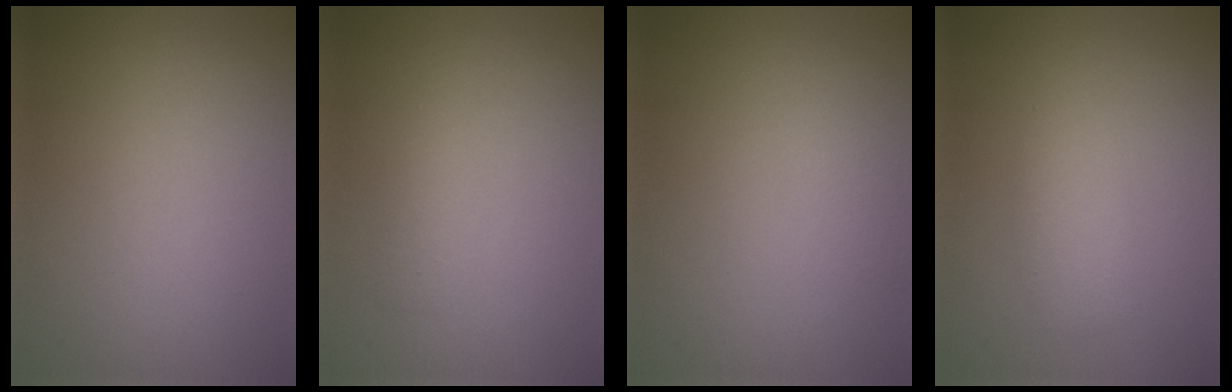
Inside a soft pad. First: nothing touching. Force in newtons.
{"total": 1.5, "press": 1.4, "slide": 0.1}
{"total": 1.1, "press": 1.1, "slide": 0.0}
{"total": 2.3, "press": 2.3, "slide": 0.1}